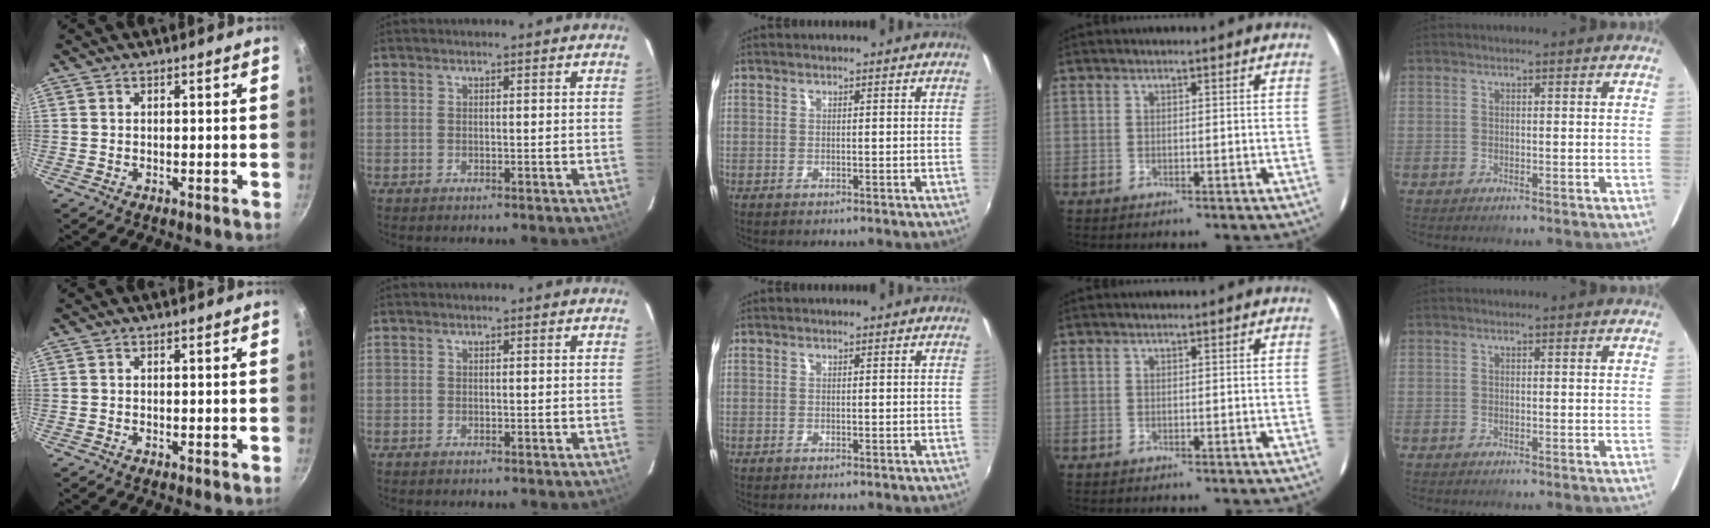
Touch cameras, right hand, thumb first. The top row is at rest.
{}